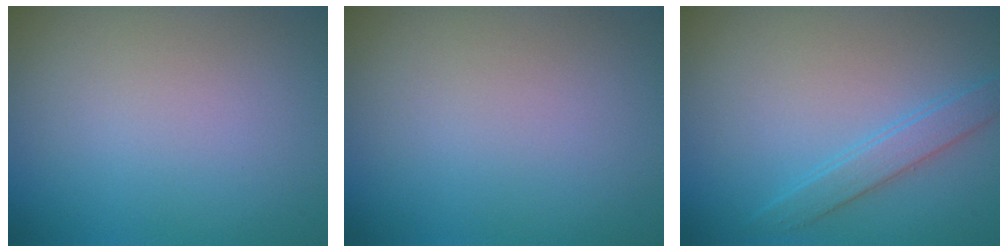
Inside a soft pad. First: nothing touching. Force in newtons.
{"total": 0.0}
{"total": 2.2, "press": 2.1, "slide": 0.2}